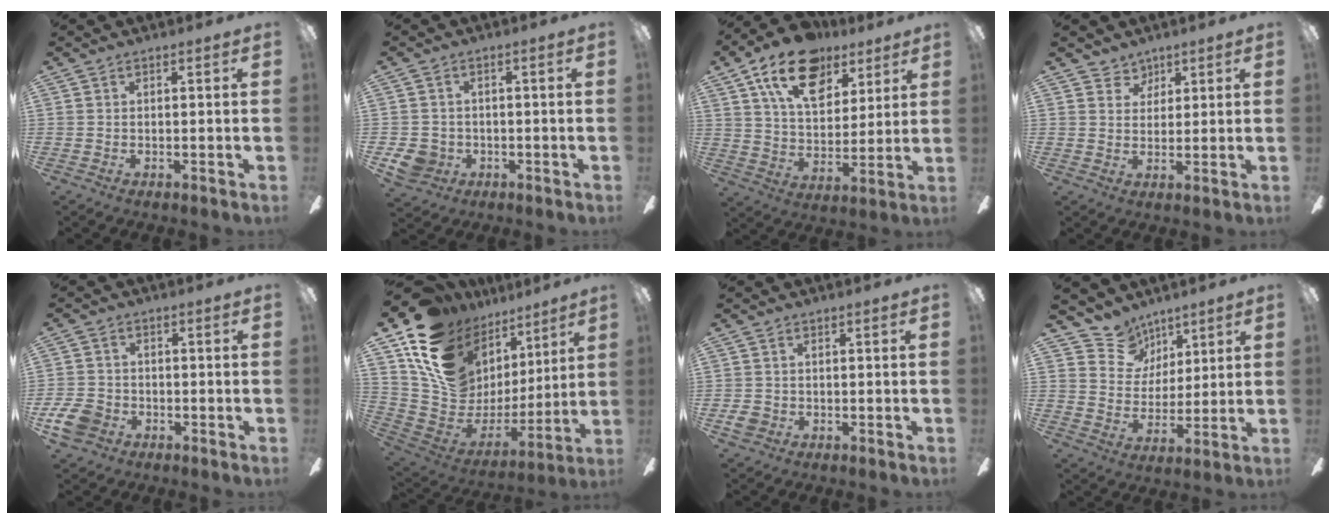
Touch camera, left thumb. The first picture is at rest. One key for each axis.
{"total": 5.4, "fx": -1.6, "fy": 4.9, "fz": 1.7, "tx": -0.043, "ty": 0.010, "tz": -0.031}
{"total": 18.7, "fx": 10.8, "fy": 10.9, "fz": 10.6, "tx": -0.167, "ty": -0.041, "tz": 0.191}
{"total": 4.0, "fx": 2.9, "fy": 2.7, "fz": -0.2, "tx": 0.005, "ty": -0.013, "tz": 0.052}
{"total": 6.8, "fx": -3.2, "fy": 5.1, "fz": 3.2, "tx": -0.080, "ty": 0.019, "tz": -0.061}
{"total": 18.0, "fx": 10.5, "fy": 12.4, "fz": 7.8, "tx": -0.151, "ty": -0.071, "tz": 0.211}
{"total": 2.5, "fx": -0.6, "fy": 2.1, "fz": 1.2, "tx": -0.027, "ty": 0.003, "tz": -0.013}
{"total": 9.7, "fx": 7.1, "fy": 6.6, "fz": 0.4, "tx": -0.033, "ty": -0.049, "tz": 0.141}